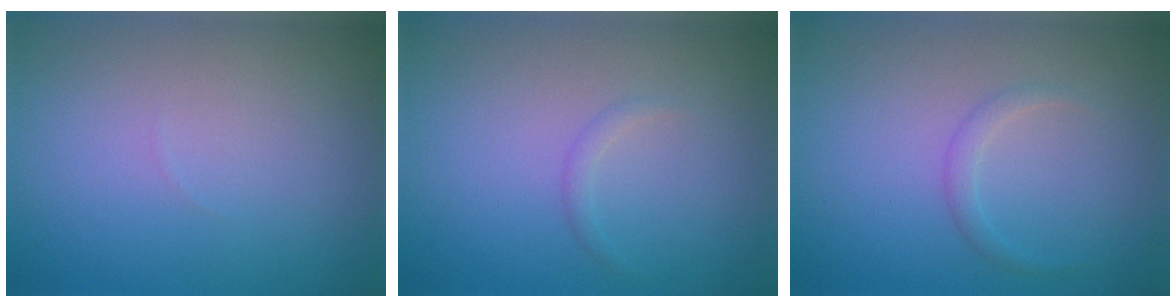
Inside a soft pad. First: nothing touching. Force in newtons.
{"total": 0.7, "press": 0.7, "slide": 0.0}
{"total": 1.0, "press": 1.0, "slide": 0.1}